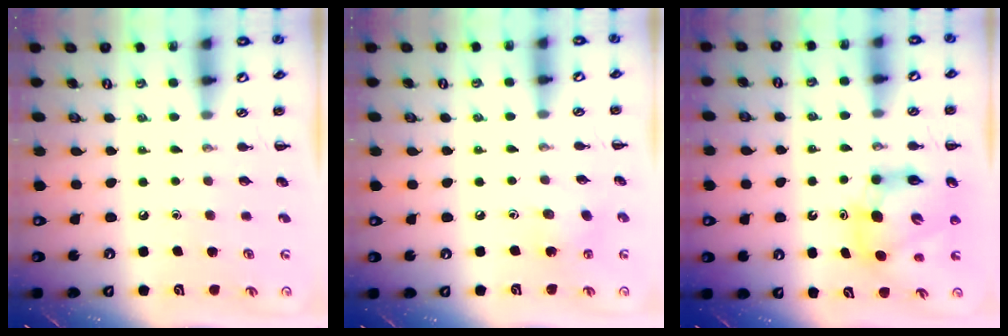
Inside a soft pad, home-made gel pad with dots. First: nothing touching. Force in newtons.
{"total": 3.4, "press": 3.3, "slide": 1.0}
{"total": 10.5, "press": 10.0, "slide": 3.1}